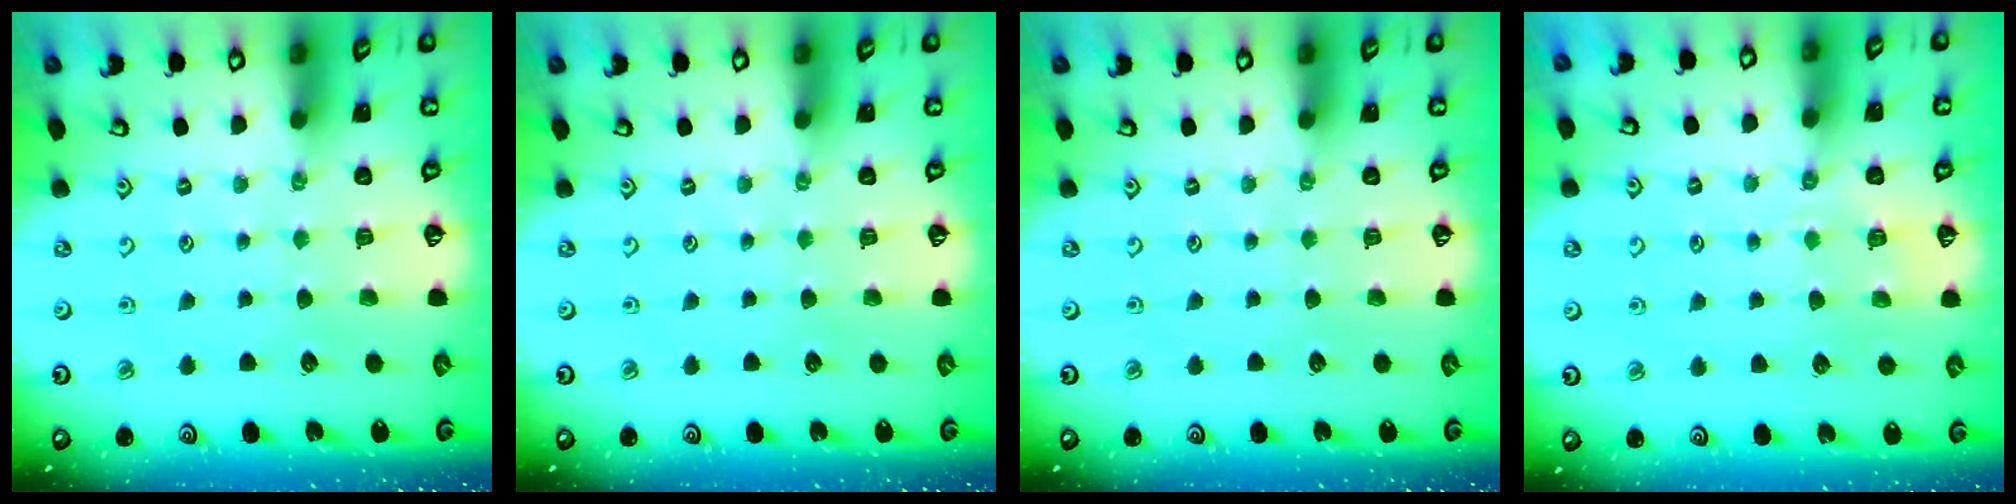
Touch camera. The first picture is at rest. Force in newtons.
{"total": 0.0}
{"total": 0.0}
{"total": 4.1, "press": 3.9, "slide": 1.2}